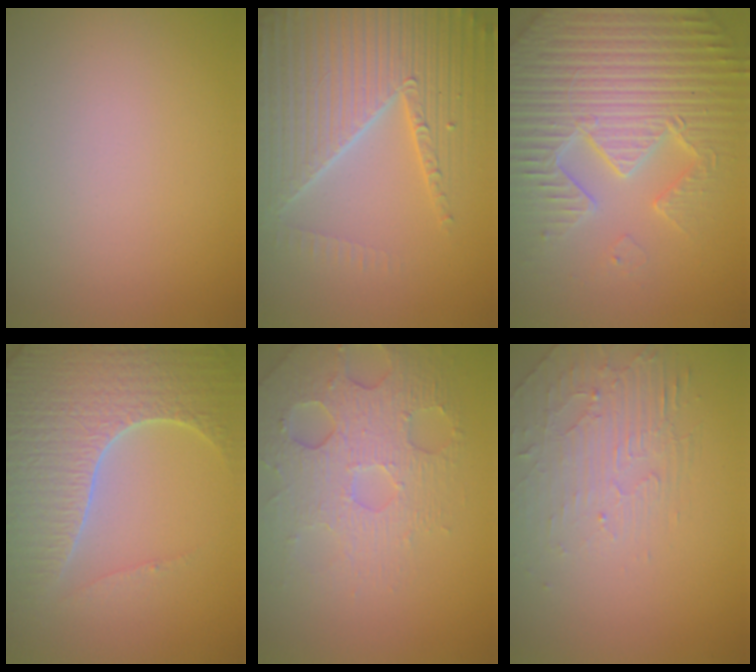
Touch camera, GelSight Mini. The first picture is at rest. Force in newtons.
{"total": 7.0, "press": 6.8, "slide": 1.7}
{"total": 7.7, "press": 7.4, "slide": 1.9}
{"total": 7.1, "press": 6.9, "slide": 1.7}
{"total": 5.4, "press": 4.2, "slide": 3.4}
{"total": 2.2, "press": 1.5, "slide": 1.7}